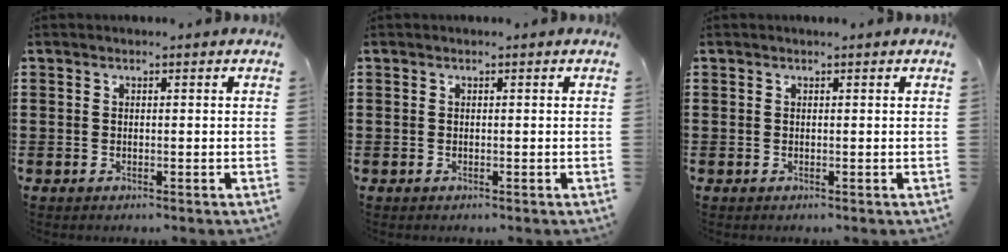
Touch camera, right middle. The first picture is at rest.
{"total": 0.0}
{"total": 0.0}